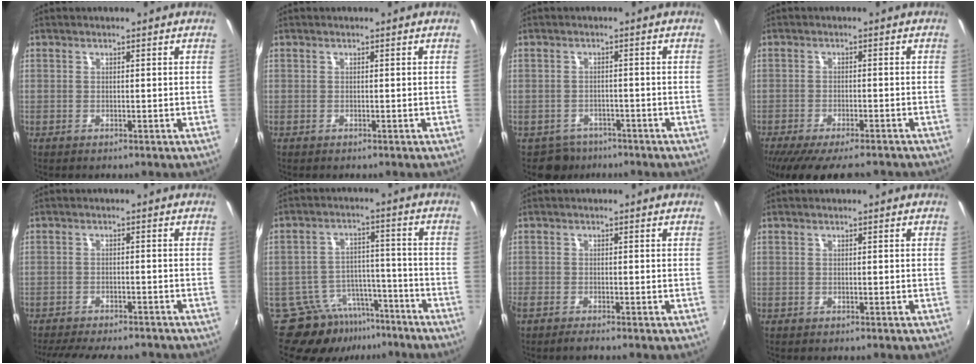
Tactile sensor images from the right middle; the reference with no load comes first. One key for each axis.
{"total": 0.0}
{"total": 4.1, "fx": -3.1, "fy": 2.7, "fz": -0.1, "tx": -0.012, "ty": 0.002, "tz": -0.049}
{"total": 12.7, "fx": -10.5, "fy": 2.9, "fz": 6.5, "tx": -0.134, "ty": -0.041, "tz": -0.164}
{"total": 13.7, "fx": -11.8, "fy": 3.4, "fz": 5.9, "tx": -0.127, "ty": -0.021, "tz": -0.169}
{"total": 10.8, "fx": -8.4, "fy": 6.2, "fz": 2.7, "tx": -0.060, "ty": 0.020, "tz": -0.115}
{"total": 2.0, "fx": -1.8, "fy": 0.1, "fz": 0.9, "tx": -0.023, "ty": -0.011, "tz": -0.037}
{"total": 0.0}